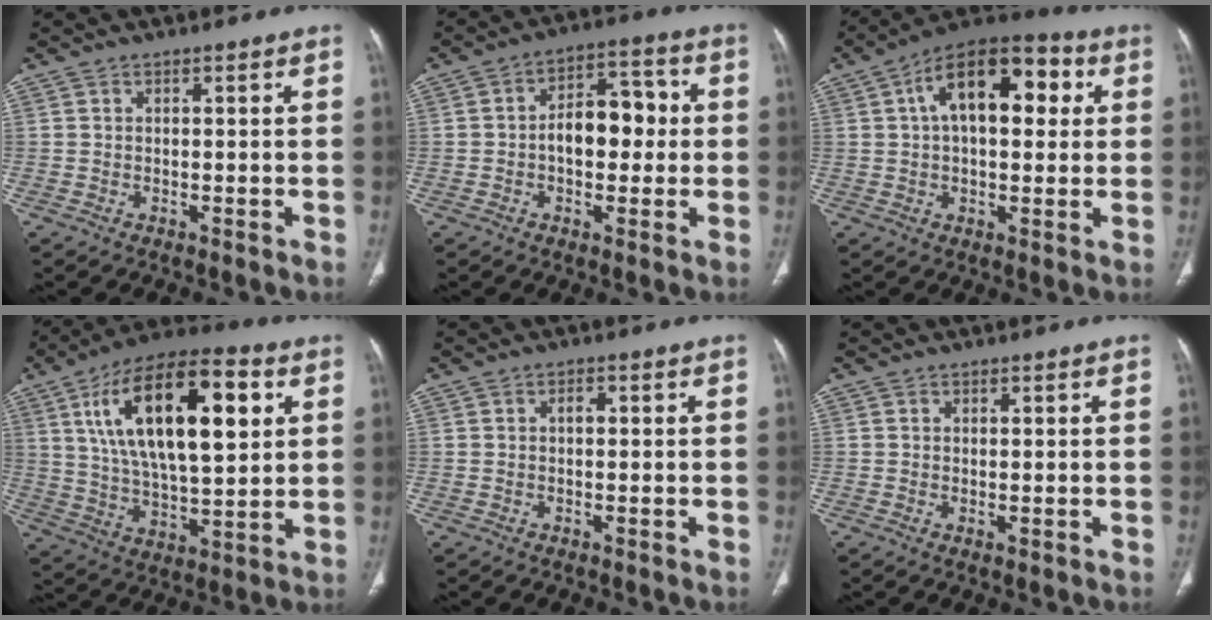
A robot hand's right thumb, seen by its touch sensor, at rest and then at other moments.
{"total": 10.1, "force": [-0.2, 6.3, 7.9], "torque": [-0.090, 0.033, -0.009]}
{"total": 16.9, "force": [4.4, 8.8, 13.7], "torque": [-0.184, 0.027, 0.060]}
{"total": 24.5, "force": [7.7, 10.3, 20.8], "torque": [-0.344, -0.009, 0.127]}
{"total": 1.3, "force": [0.2, 0.7, 1.1], "torque": [-0.018, 0.004, 0.002]}
{"total": 0.7, "force": [-0.1, 0.3, 0.6], "torque": [-0.017, -0.005, 0.001]}